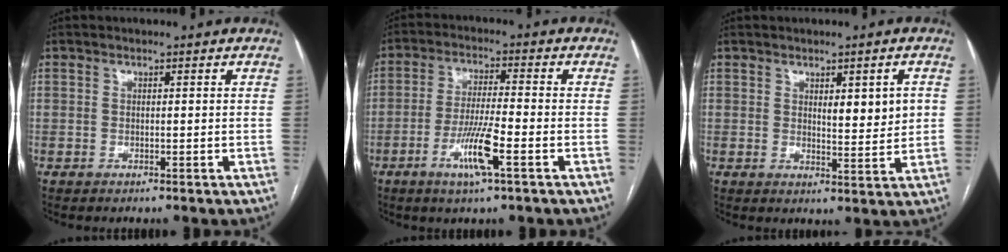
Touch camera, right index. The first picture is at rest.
{"total": 7.9, "force": [-3.5, 0.1, 7.1], "torque": [-0.140, -0.010, -0.064]}
{"total": 5.2, "force": [1.4, 1.2, 4.9], "torque": [-0.072, -0.009, 0.024]}